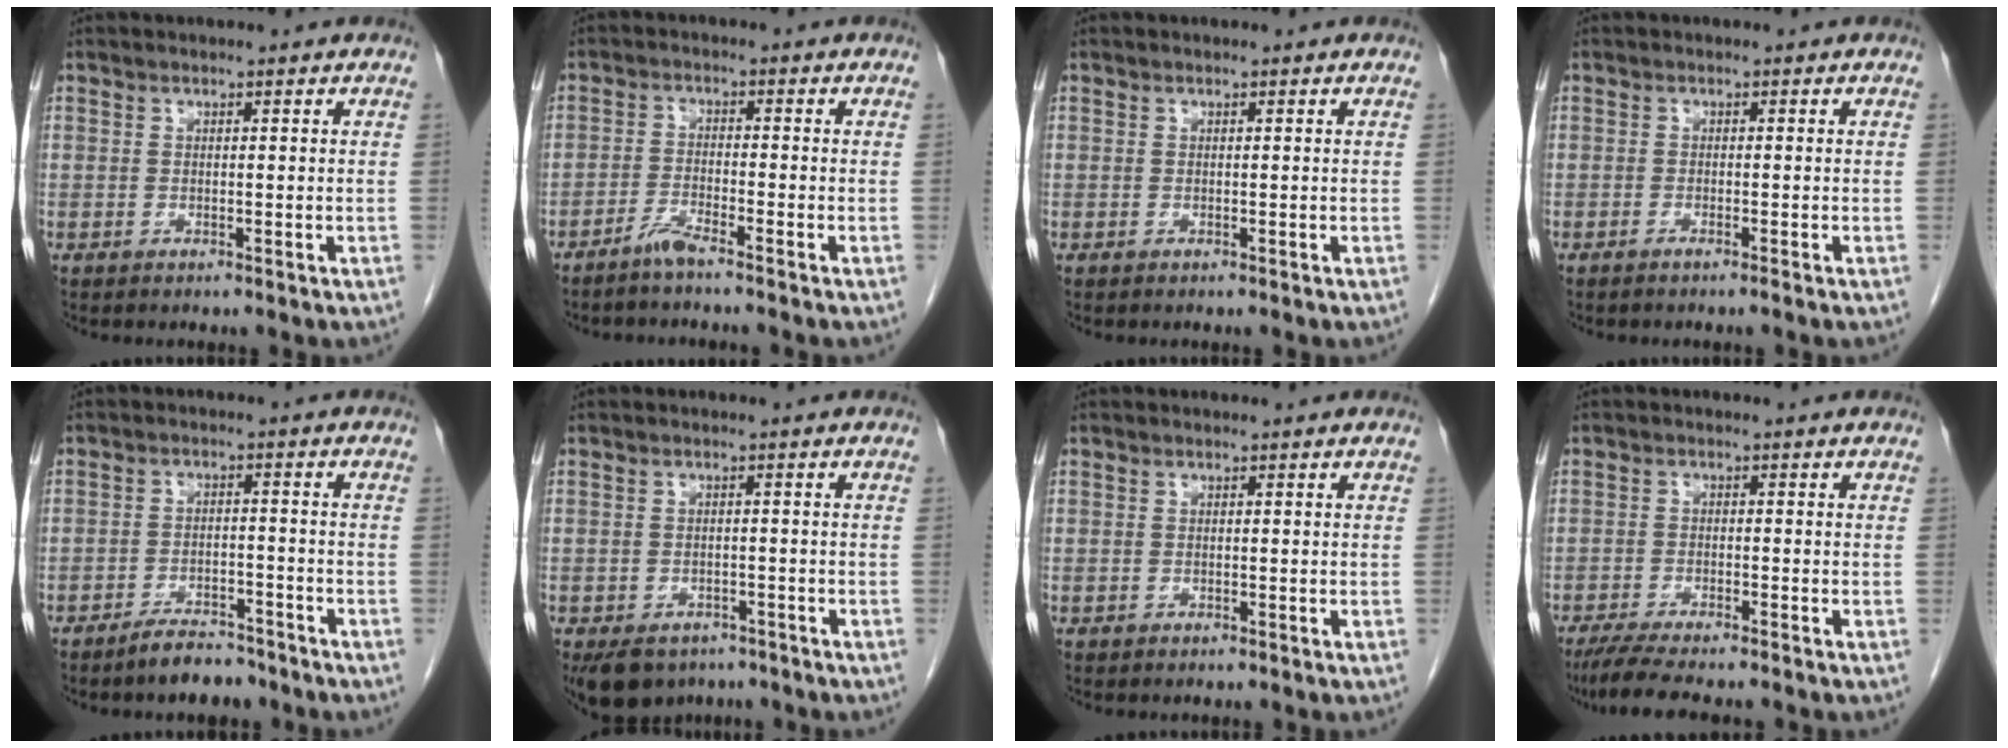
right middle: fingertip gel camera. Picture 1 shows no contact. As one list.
[{"total": 3.0, "force": [-2.6, -0.3, 1.5], "torque": [-0.033, -0.005, -0.057]}, {"total": 0.0}, {"total": 1.0, "force": [-0.8, -0.2, 0.6], "torque": [-0.010, 0.001, -0.015]}, {"total": 5.3, "force": [-4.6, 1.8, 2.1], "torque": [-0.040, -0.001, -0.073]}, {"total": 7.4, "force": [-5.5, 4.4, 2.3], "torque": [-0.040, -0.001, -0.077]}, {"total": 0.0}, {"total": 8.2, "force": [-7.0, 0.8, 4.2], "torque": [-0.071, -0.020, -0.113]}]